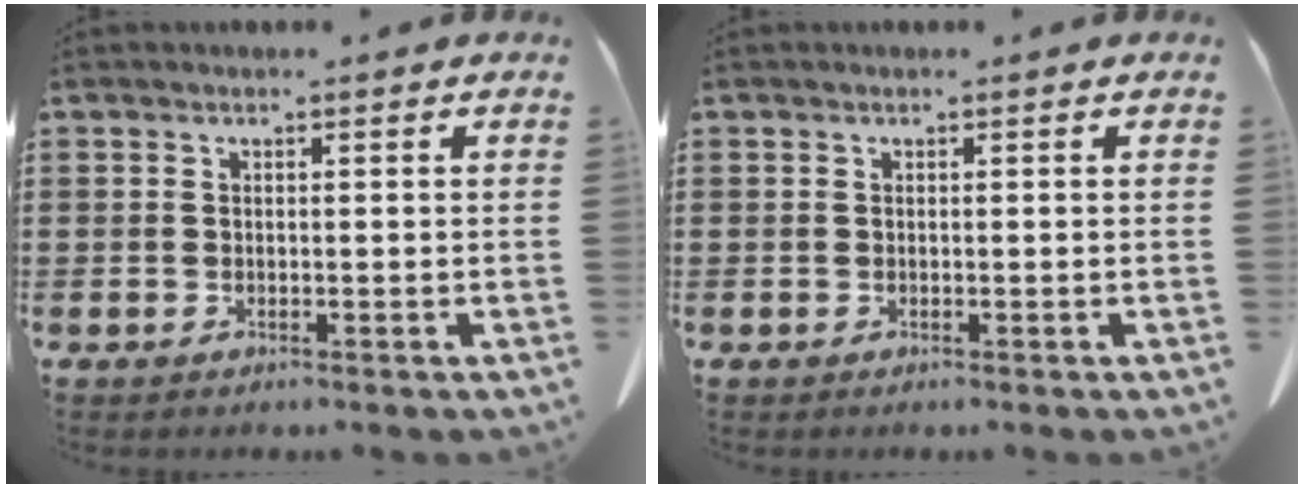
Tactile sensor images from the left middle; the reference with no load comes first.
{"total": 0.0}